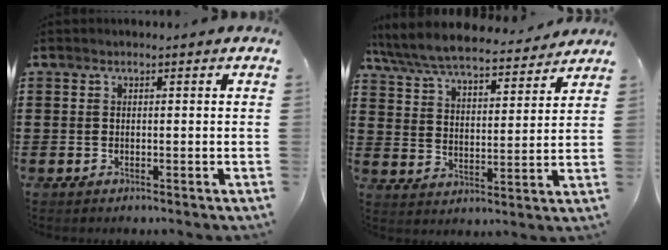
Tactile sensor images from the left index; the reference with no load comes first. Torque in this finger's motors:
{"motor_torque": [1.29, -0.85, 0.75, 0.21]}